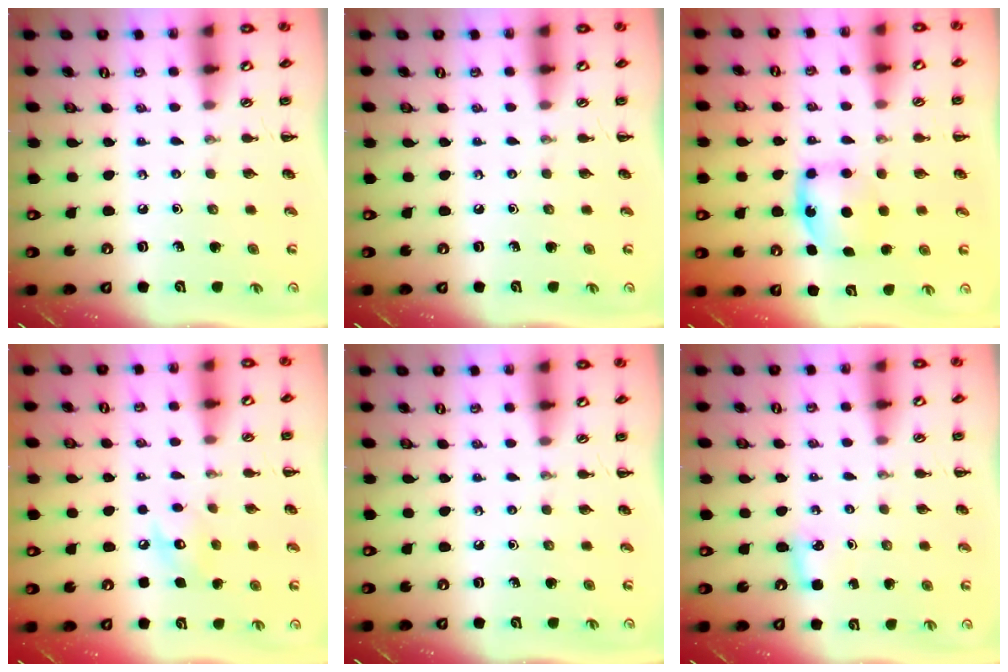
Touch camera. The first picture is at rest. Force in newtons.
{"total": 0.0}
{"total": 6.2, "press": 6.2, "slide": 0.8}
{"total": 7.0, "press": 7.0, "slide": 0.8}
{"total": 0.0}
{"total": 3.2, "press": 3.0, "slide": 1.0}